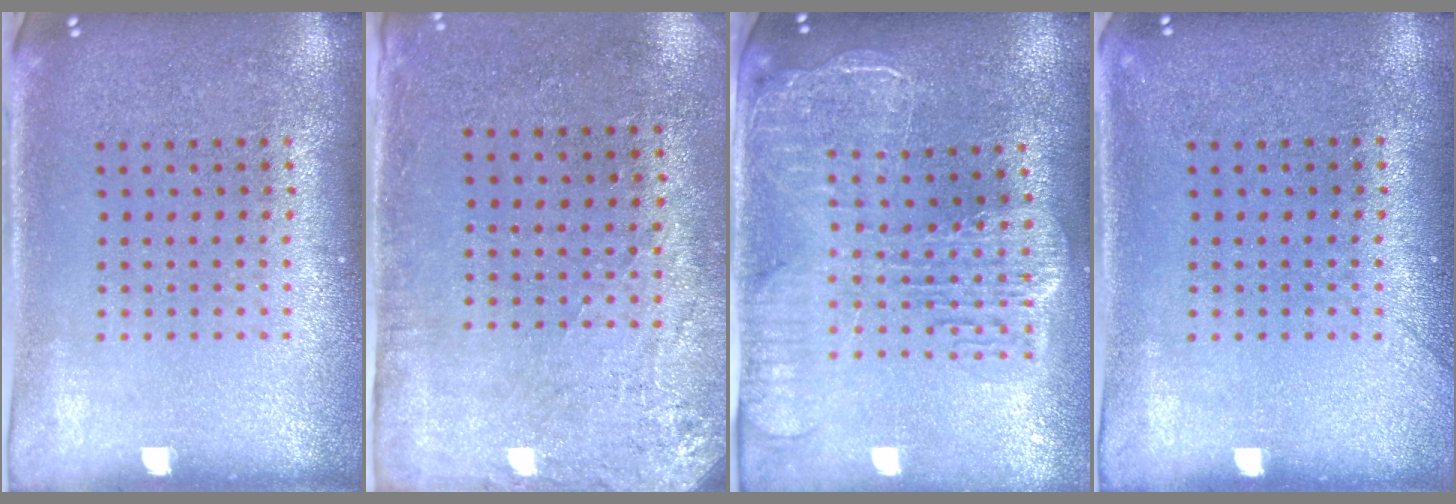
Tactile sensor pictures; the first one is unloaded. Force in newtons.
{"total": 2.8, "press": 2.2, "slide": 1.6}
{"total": 2.7, "press": 2.3, "slide": 1.4}
{"total": 0.8, "press": 0.8, "slide": 0.1}